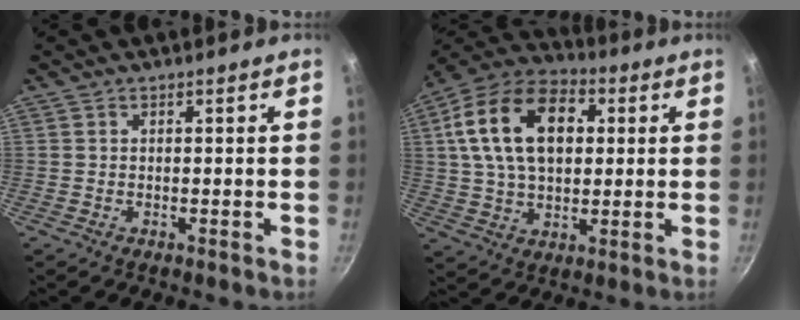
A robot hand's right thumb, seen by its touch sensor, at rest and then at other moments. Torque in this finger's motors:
{"motor_torque": [0.72, 4.25, 1.27, -0.31, 0.20]}